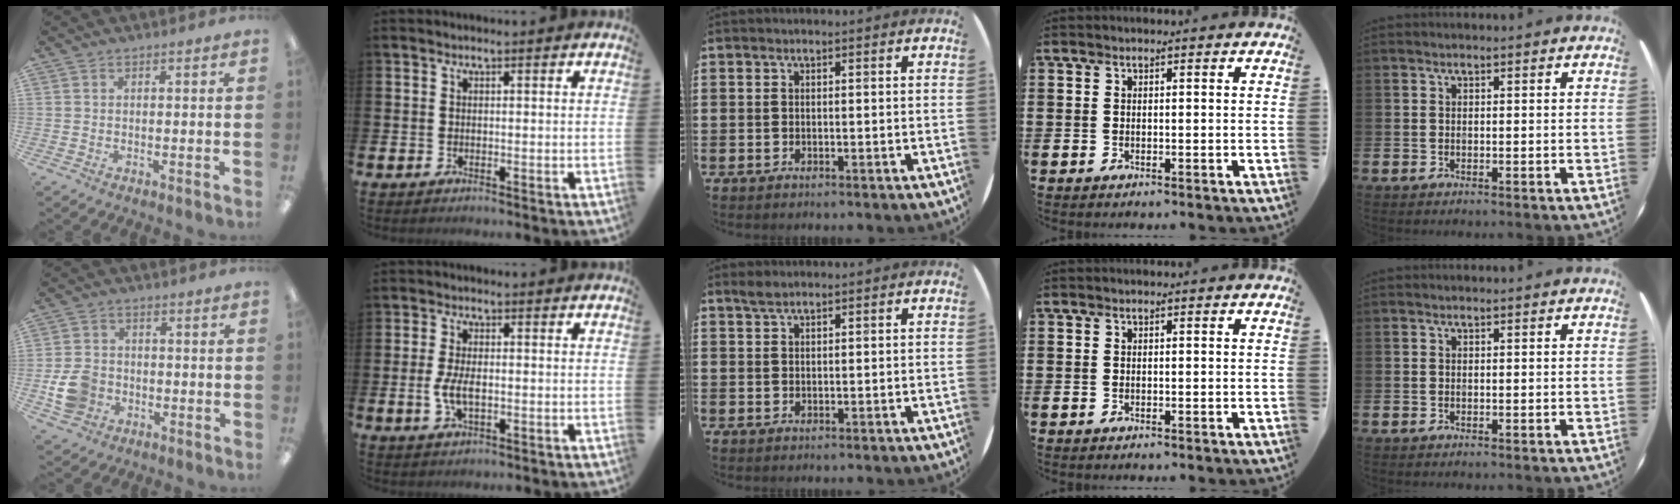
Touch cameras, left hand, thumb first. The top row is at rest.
{"thumb": {"total": 7.9, "force": [-2.4, 6.4, 3.9], "torque": [-0.073, 0.011, -0.044]}, "index": {"total": 3.8, "force": [-0.3, 1.8, 3.4], "torque": [-0.068, 0.003, -0.009]}, "middle": {"total": 1.5, "force": [1.3, 0.3, 0.6], "torque": [-0.014, 0.002, 0.025]}}